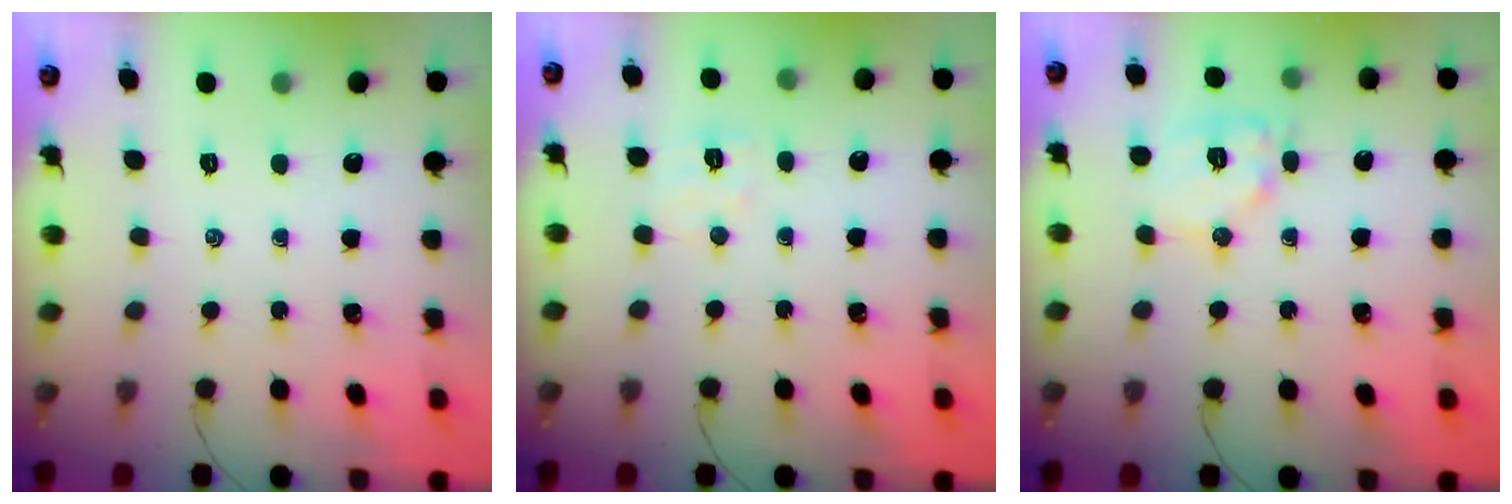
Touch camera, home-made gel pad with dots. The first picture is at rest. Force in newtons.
{"total": 4.5, "press": 4.4, "slide": 1.1}
{"total": 10.7, "press": 10.7, "slide": 0.4}